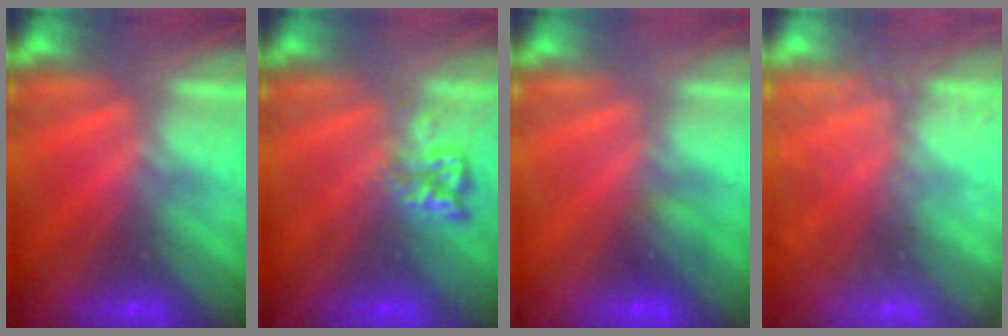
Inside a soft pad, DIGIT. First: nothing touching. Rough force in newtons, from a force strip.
{"total": 2.4}
{"total": 1.2}
{"total": 6.7}